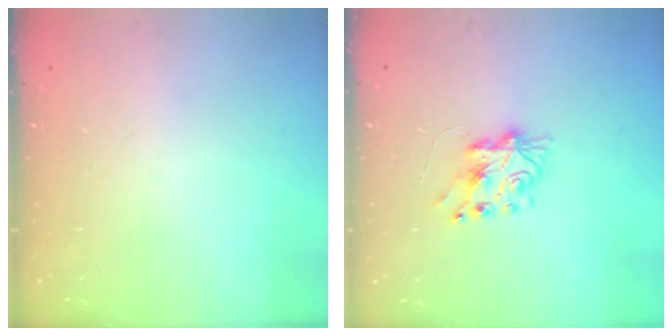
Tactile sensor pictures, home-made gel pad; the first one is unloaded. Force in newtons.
{"total": 7.9, "press": 7.8, "slide": 1.0}